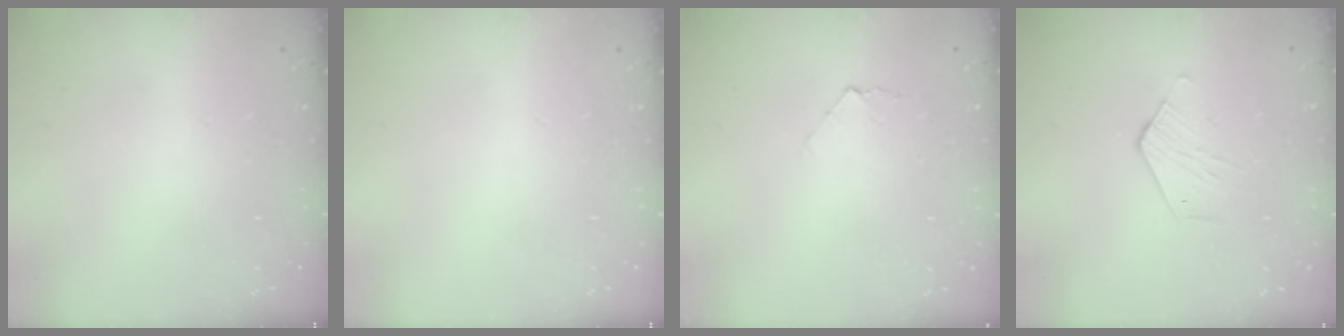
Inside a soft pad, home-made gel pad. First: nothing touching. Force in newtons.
{"total": 0.0}
{"total": 3.9, "press": 3.9, "slide": 0.4}
{"total": 2.5, "press": 2.5, "slide": 0.2}